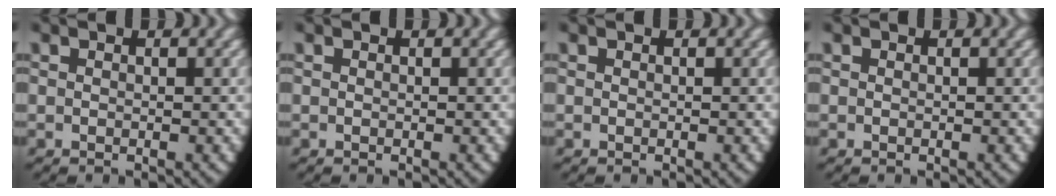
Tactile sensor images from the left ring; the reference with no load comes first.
{"total": 0.0}
{"total": 0.0}
{"total": 0.0}